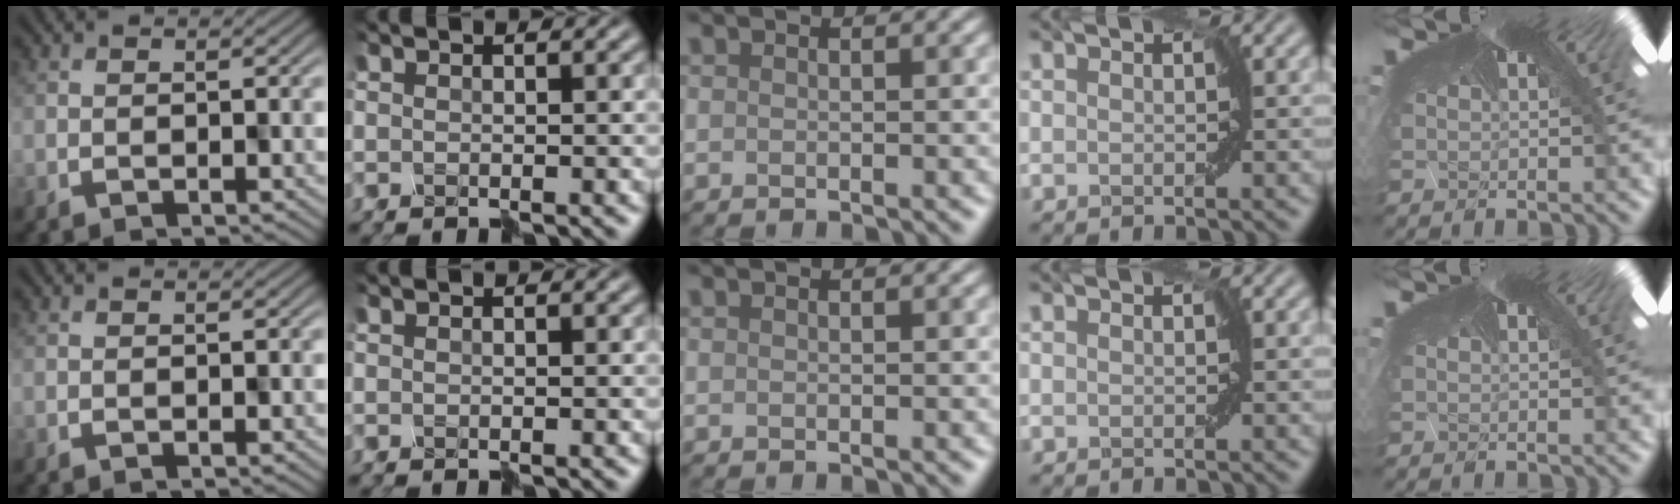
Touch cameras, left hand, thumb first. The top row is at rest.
{}